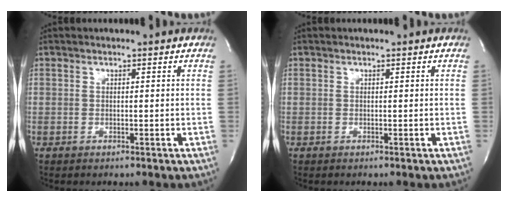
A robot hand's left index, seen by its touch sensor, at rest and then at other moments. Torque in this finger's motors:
{"motor_torque": [0.02, 0.00, -0.01, 0.00]}